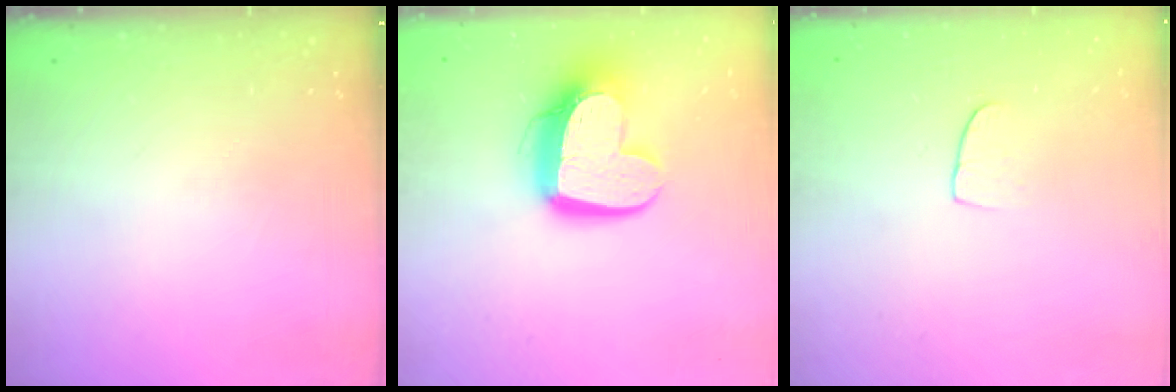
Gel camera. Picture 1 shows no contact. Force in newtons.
{"total": 14.0, "press": 13.9, "slide": 1.3}
{"total": 5.9, "press": 5.9, "slide": 0.4}